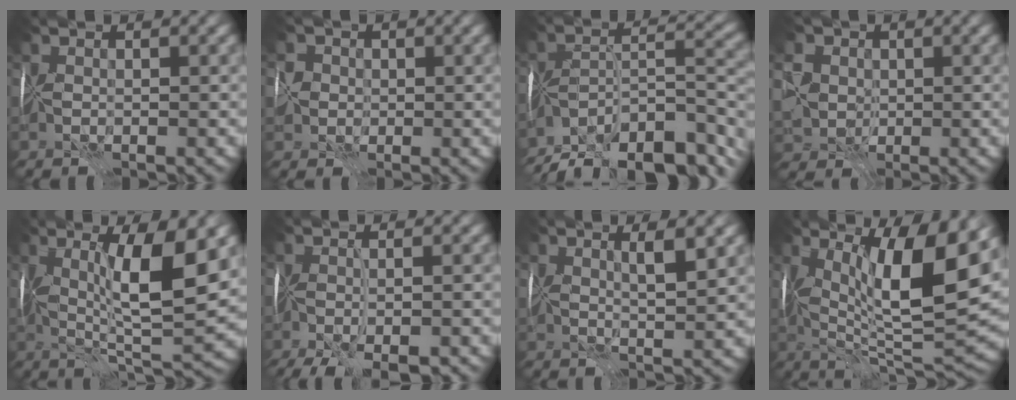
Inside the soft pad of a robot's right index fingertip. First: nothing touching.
{"total": 2.8, "force": [0.0, 2.7, 0.8], "torque": [-0.002, 0.015, -0.010]}
{"total": 13.6, "force": [-10.9, 4.4, 6.8], "torque": [-0.117, 0.014, -0.173]}
{"total": 6.9, "force": [1.6, 5.8, 3.4], "torque": [-0.078, 0.025, 0.013]}
{"total": 9.8, "force": [1.9, 2.4, 9.3], "torque": [-0.154, -0.002, 0.037]}
{"total": 7.0, "force": [-4.6, 2.2, 4.8], "torque": [-0.078, -0.027, -0.065]}
{"total": 2.6, "force": [1.3, 0.5, 2.2], "torque": [-0.033, 0.000, 0.022]}
{"total": 13.4, "force": [3.5, 3.9, 12.4], "torque": [-0.186, -0.004, 0.056]}